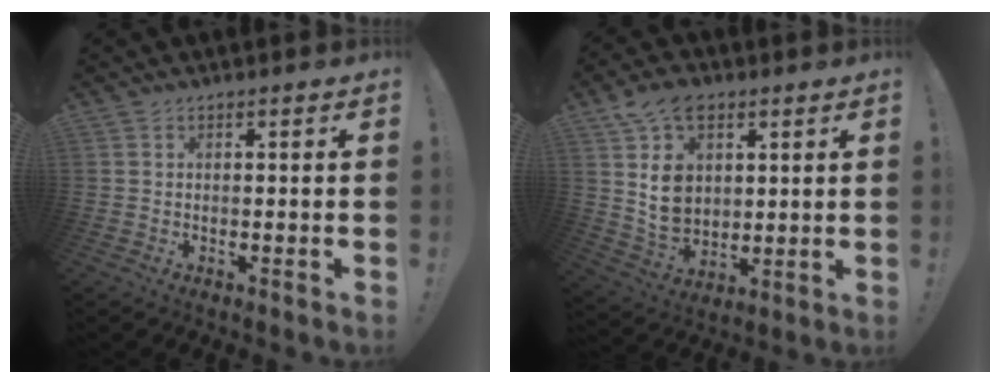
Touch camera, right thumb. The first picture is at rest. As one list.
[{"total": 14.6, "force": [5.7, 10.7, 8.0], "torque": [-0.143, -0.021, 0.110]}]